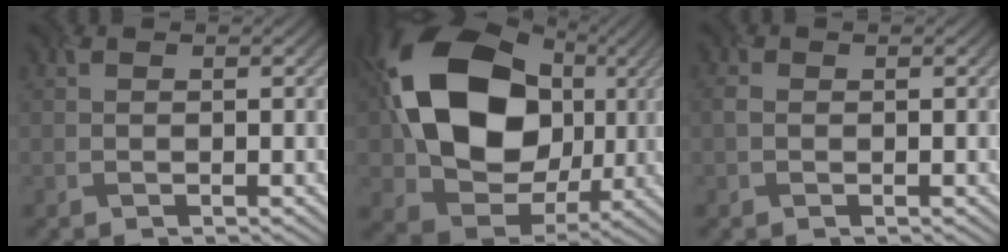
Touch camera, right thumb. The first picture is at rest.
{"total": 17.9, "force": [2.6, 13.9, 11.1], "torque": [-0.228, -0.013, 0.056]}
{"total": 0.6, "force": [0.0, 0.4, 0.3], "torque": [-0.010, 0.001, -0.003]}